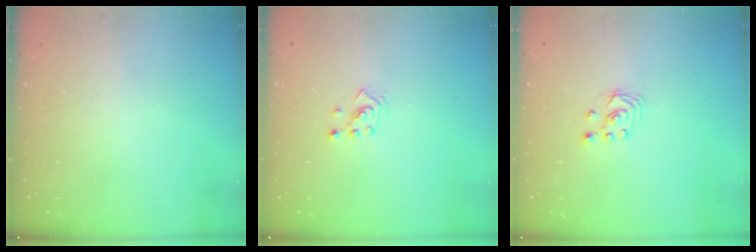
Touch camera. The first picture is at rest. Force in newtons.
{"total": 2.1, "press": 2.1, "slide": 0.3}
{"total": 1.8, "press": 1.8, "slide": 0.2}